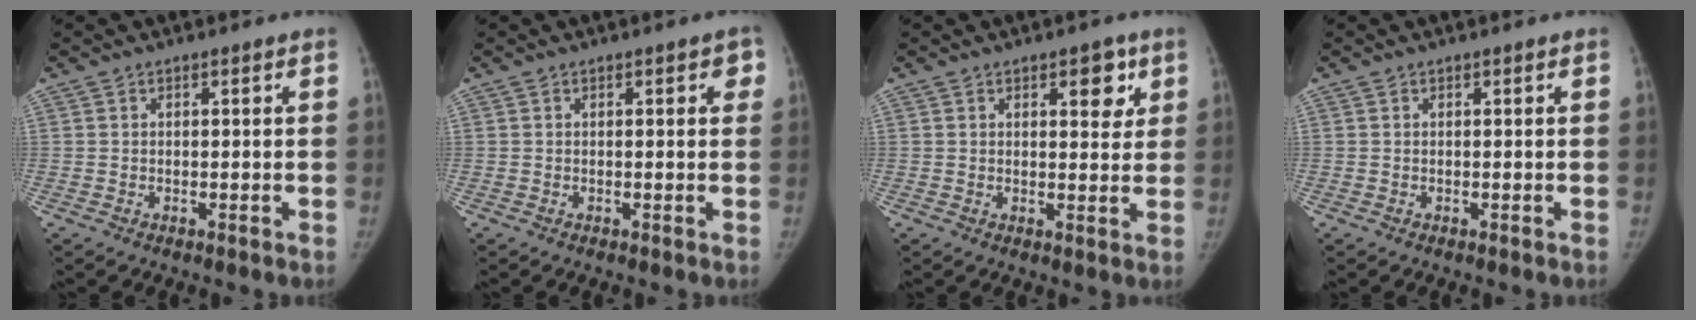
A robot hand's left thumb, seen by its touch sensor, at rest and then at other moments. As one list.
[{"total": 2.0, "force": [0.7, 1.0, 1.6], "torque": [-0.004, 0.003, 0.004]}, {"total": 5.2, "force": [2.6, 2.7, 3.7], "torque": [-0.018, -0.011, 0.030]}, {"total": 0.0}]